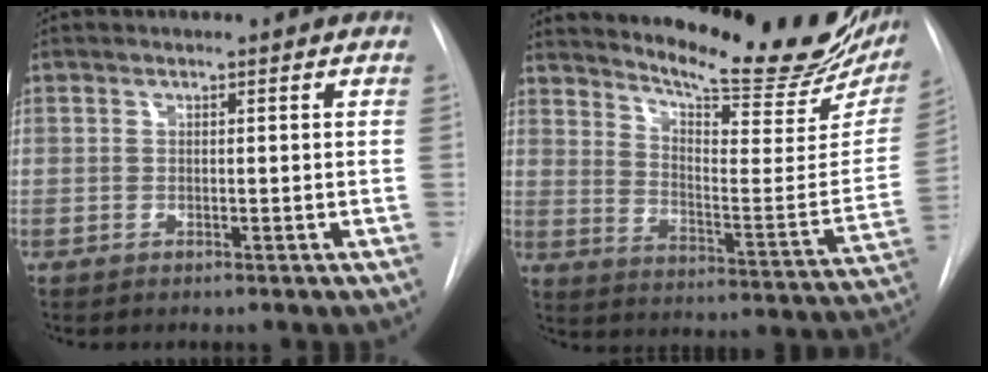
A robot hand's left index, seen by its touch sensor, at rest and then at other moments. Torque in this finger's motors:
{"motor_torque": [0.99, -1.14, 0.19, 0.08]}